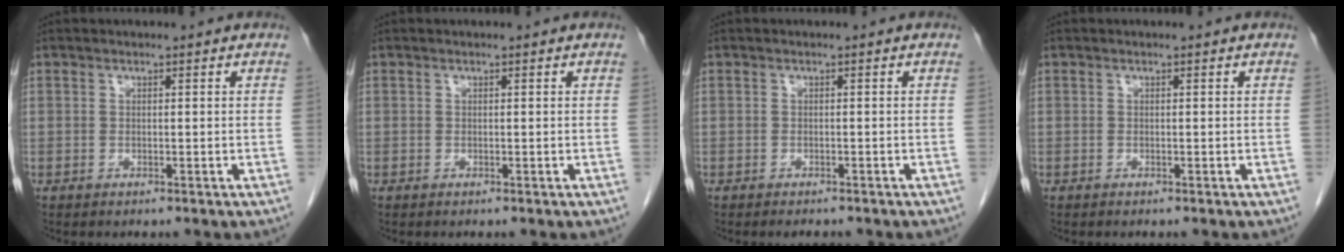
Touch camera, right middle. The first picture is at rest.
{"total": 0.0}
{"total": 1.9, "force": [-1.7, 0.5, 0.8], "torque": [-0.013, -0.004, -0.017]}
{"total": 0.0}